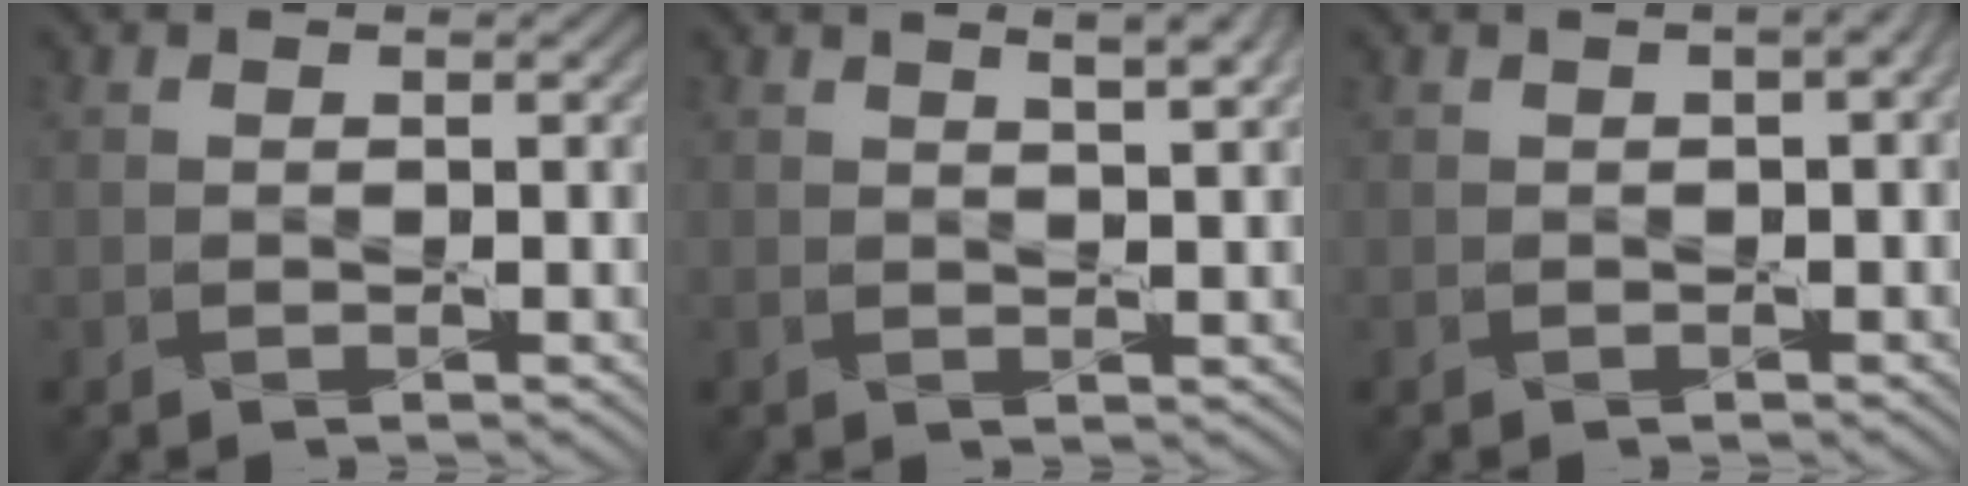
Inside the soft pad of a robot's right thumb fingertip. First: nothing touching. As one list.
[{"total": 4.7, "force": [2.7, 1.3, 3.7], "torque": [-0.046, 0.010, 0.025]}, {"total": 3.2, "force": [0.6, 1.3, 2.9], "torque": [-0.036, 0.004, 0.011]}]